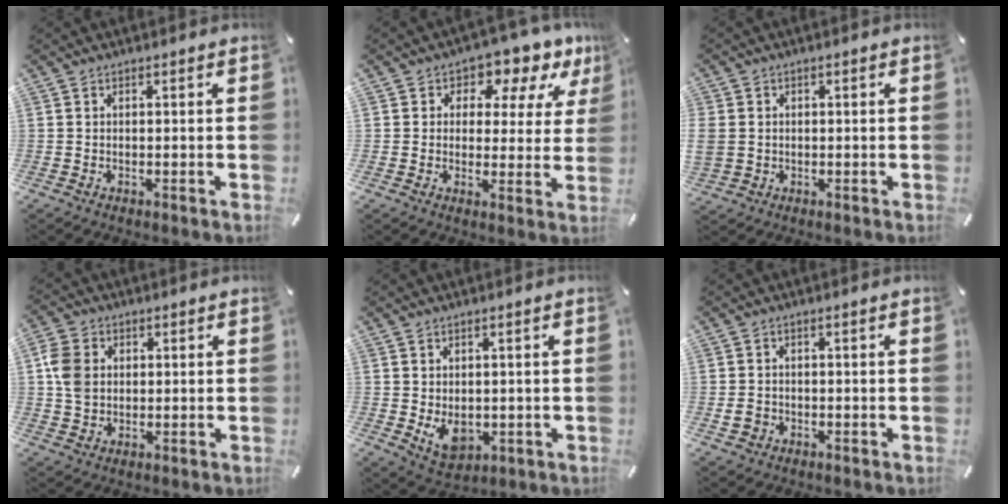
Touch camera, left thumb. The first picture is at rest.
{"total": 7.5, "force": [4.2, 5.3, 3.2], "torque": [-0.042, -0.033, 0.068]}
{"total": 3.9, "force": [0.3, 3.7, 1.4], "torque": [-0.034, 0.006, 0.008]}
{"total": 6.6, "force": [1.2, 5.7, 3.3], "torque": [-0.083, 0.005, 0.020]}
{"total": 6.2, "force": [-0.4, 4.9, 3.8], "torque": [-0.061, -0.005, -0.006]}
{"total": 2.4, "force": [-0.7, 2.1, 1.1], "torque": [-0.020, 0.003, -0.012]}